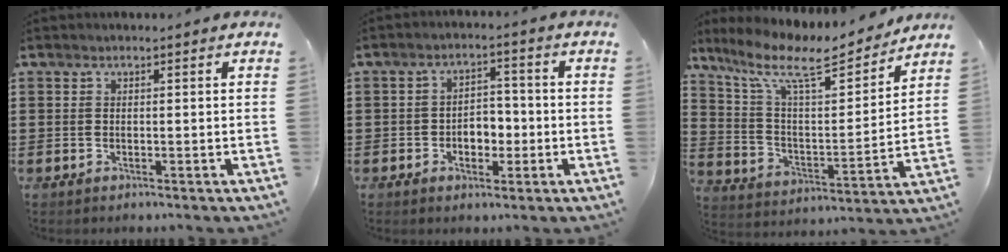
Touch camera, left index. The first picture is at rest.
{"total": 4.0, "force": [-1.2, 2.8, 2.6], "torque": [-0.054, 0.009, -0.028]}
{"total": 11.7, "force": [8.7, 3.0, 7.2], "torque": [-0.166, -0.045, 0.145]}